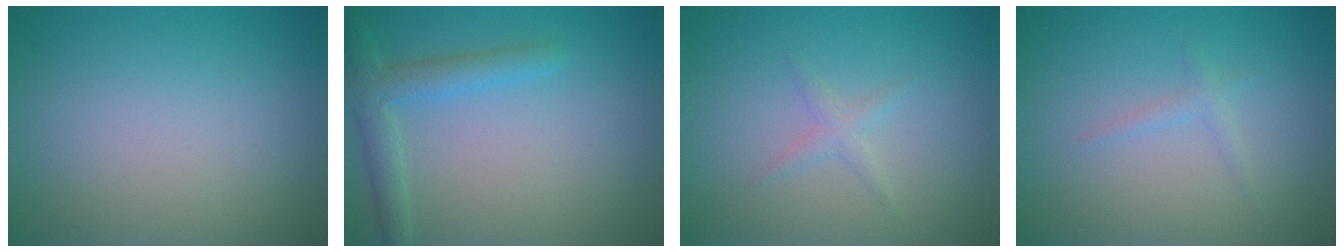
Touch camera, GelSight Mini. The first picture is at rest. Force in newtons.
{"total": 2.8, "press": 2.8, "slide": 0.2}
{"total": 1.1, "press": 1.1, "slide": 0.1}
{"total": 0.9, "press": 0.9, "slide": 0.1}